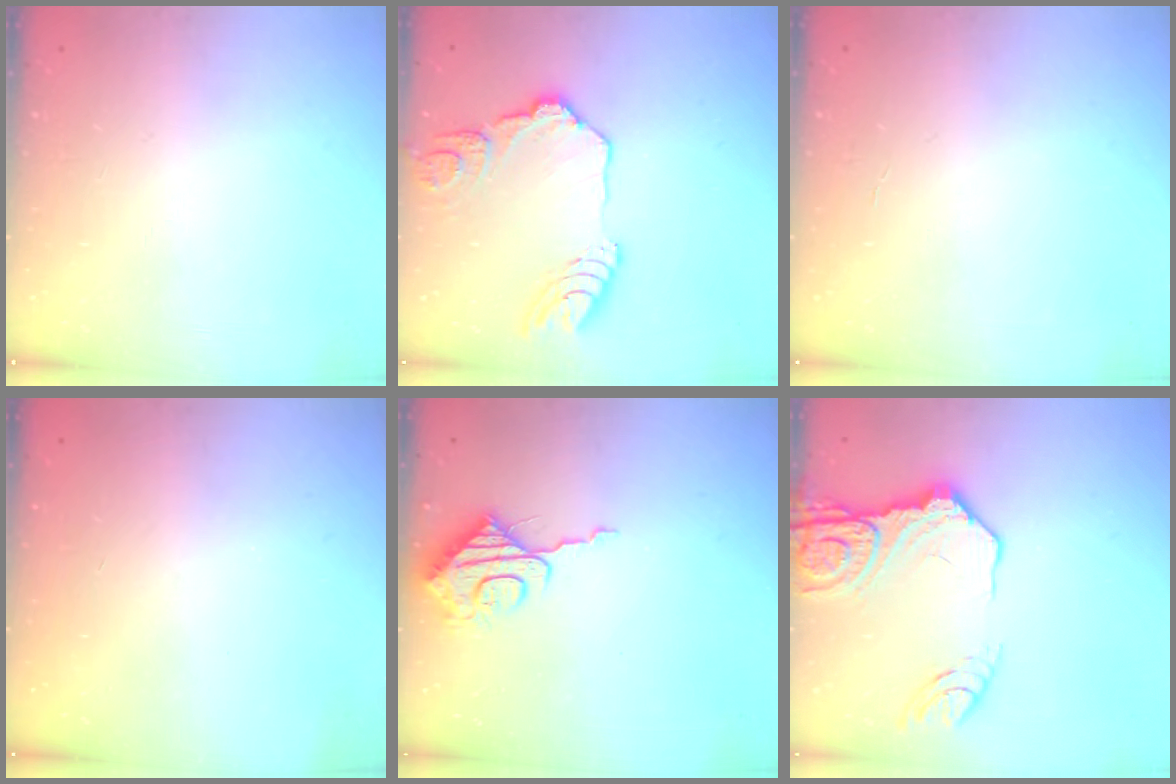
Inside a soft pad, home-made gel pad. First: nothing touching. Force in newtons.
{"total": 16.2, "press": 16.1, "slide": 1.6}
{"total": 1.1, "press": 1.1, "slide": 0.2}
{"total": 0.0}
{"total": 9.0, "press": 9.0, "slide": 0.4}
{"total": 17.6, "press": 17.6, "slide": 1.1}